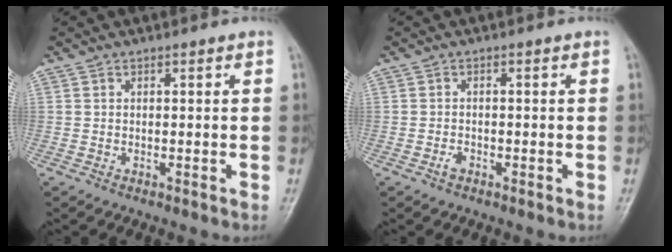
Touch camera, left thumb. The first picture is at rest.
{"total": 1.5, "force": [-0.9, 0.8, 0.8], "torque": [-0.015, 0.005, -0.018]}